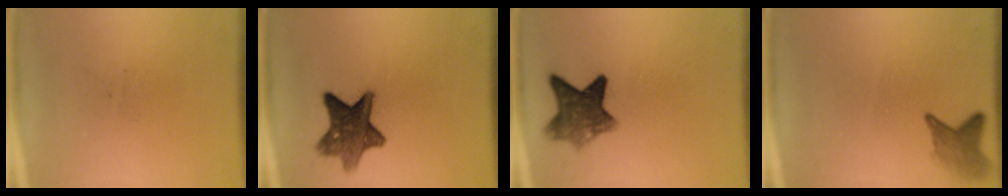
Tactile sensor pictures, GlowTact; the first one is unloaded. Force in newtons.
{"total": 9.1}
{"total": 7.7}
{"total": 2.9}